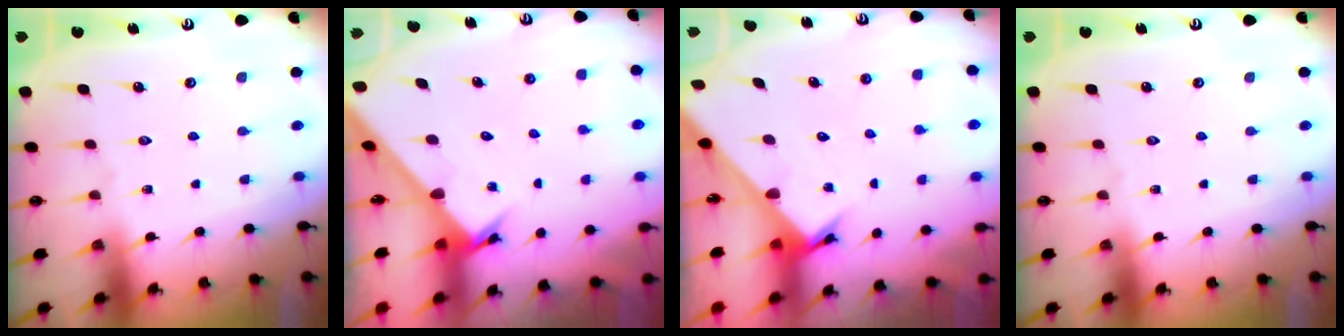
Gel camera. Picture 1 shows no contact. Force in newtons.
{"total": 2.6, "press": 2.6, "slide": 0.3}
{"total": 2.2, "press": 2.2, "slide": 0.1}
{"total": 0.0}